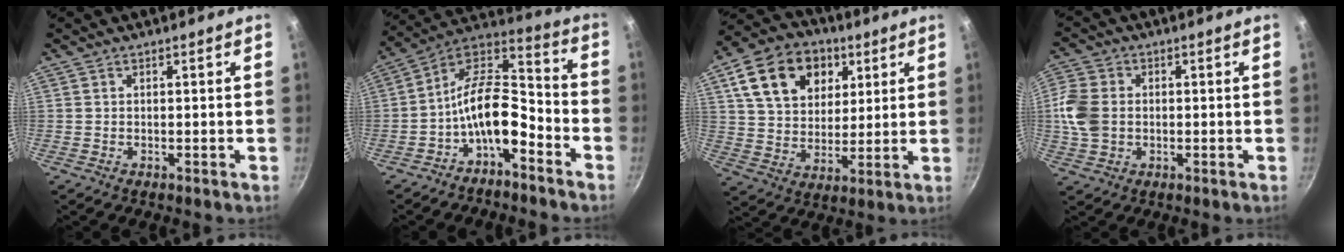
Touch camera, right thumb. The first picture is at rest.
{"total": 13.2, "force": [-5.7, 6.3, 10.1], "torque": [-0.165, 0.076, -0.112]}
{"total": 18.2, "force": [7.3, 13.2, 10.3], "torque": [-0.151, -0.007, 0.121]}
{"total": 8.4, "force": [0.0, 6.6, 5.3], "torque": [-0.103, 0.004, -0.007]}